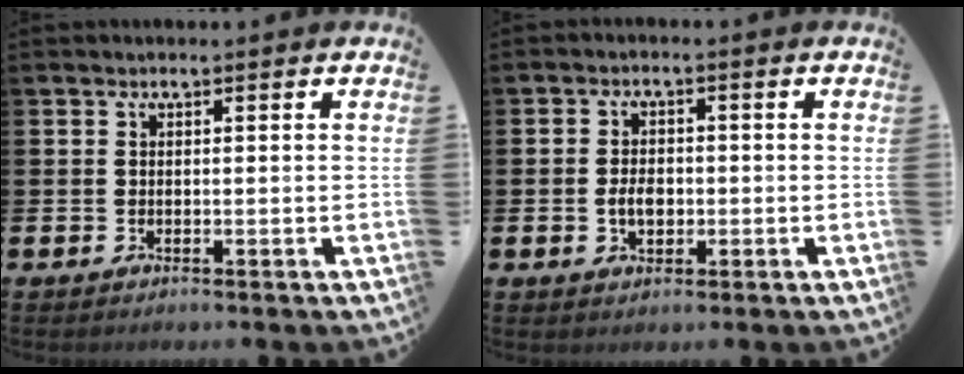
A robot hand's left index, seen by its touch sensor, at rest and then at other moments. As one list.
[{"total": 3.2, "force": [-0.4, 2.1, 2.4], "torque": [-0.024, -0.004, -0.014]}]